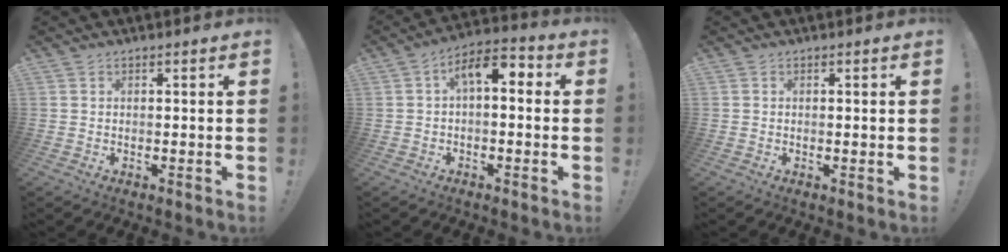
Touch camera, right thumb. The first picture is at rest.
{"total": 8.4, "force": [1.3, 4.1, 7.3], "torque": [-0.107, 0.001, 0.023]}
{"total": 0.6, "force": [0.2, 0.0, 0.5], "torque": [-0.002, -0.004, 0.003]}